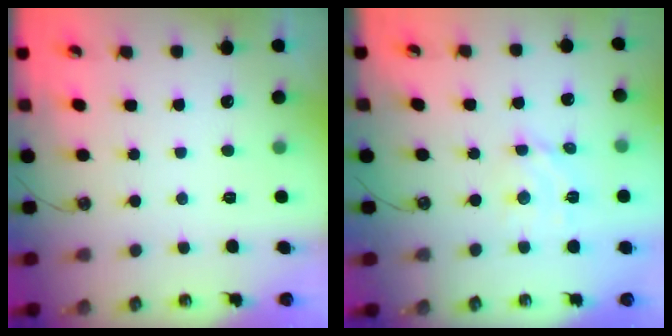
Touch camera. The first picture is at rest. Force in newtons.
{"total": 6.8, "press": 6.8, "slide": 0.3}